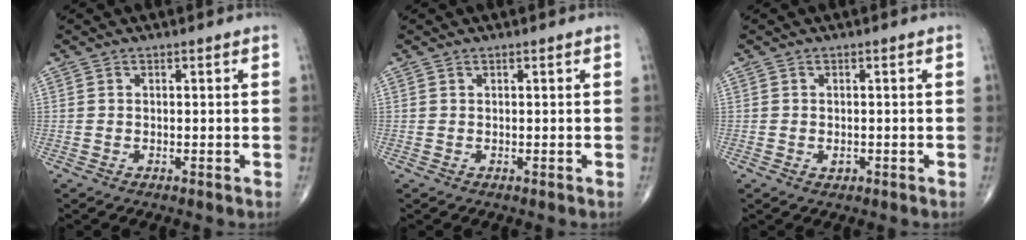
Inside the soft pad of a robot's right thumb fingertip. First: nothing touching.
{"total": 0.0}
{"total": 1.0, "force": [-0.3, 0.8, 0.6], "torque": [-0.006, 0.000, -0.004]}